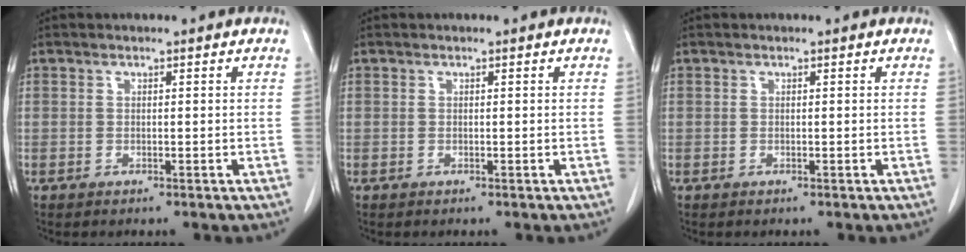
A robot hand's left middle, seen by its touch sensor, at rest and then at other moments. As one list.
[{"total": 0.0}, {"total": 0.0}]